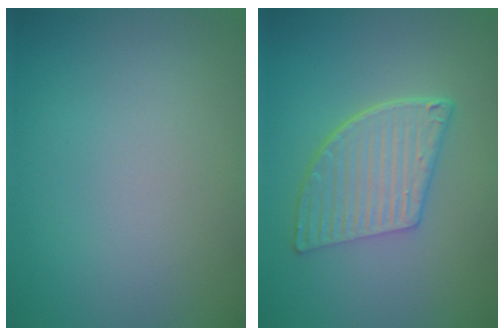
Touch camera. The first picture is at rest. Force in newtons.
{"total": 5.7, "press": 4.2, "slide": 3.8}